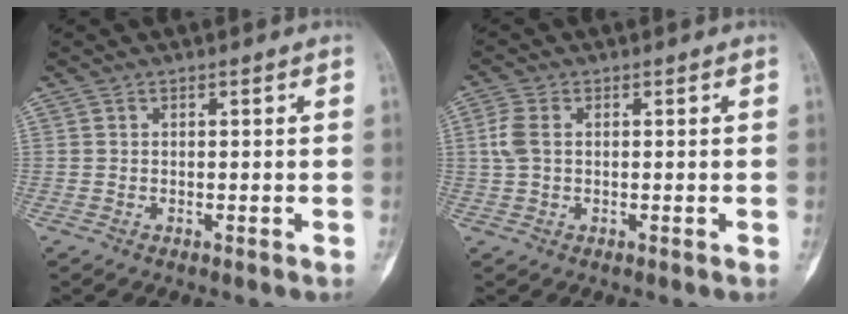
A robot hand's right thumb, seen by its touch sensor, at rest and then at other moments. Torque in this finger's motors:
{"motor_torque": [0.35, 0.56, 0.42, -0.21, 0.00]}